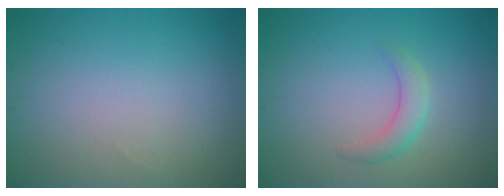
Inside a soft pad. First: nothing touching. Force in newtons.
{"total": 2.2, "press": 2.2, "slide": 0.2}